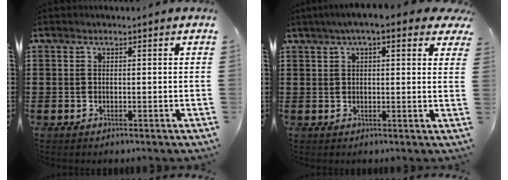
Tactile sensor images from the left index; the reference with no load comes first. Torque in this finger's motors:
{"motor_torque": [2.14, 0.00, 1.05, 0.10]}